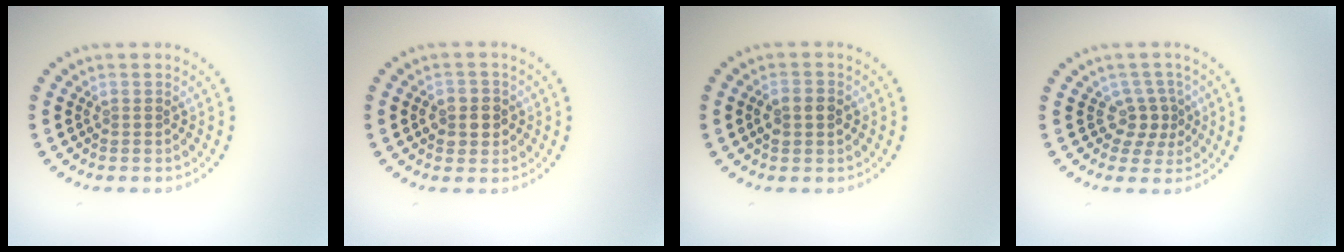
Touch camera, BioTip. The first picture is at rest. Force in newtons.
{"total": 2.6, "press": 2.5, "slide": 0.6}
{"total": 2.5, "press": 2.5, "slide": 0.2}
{"total": 2.6, "press": 1.8, "slide": 1.8}